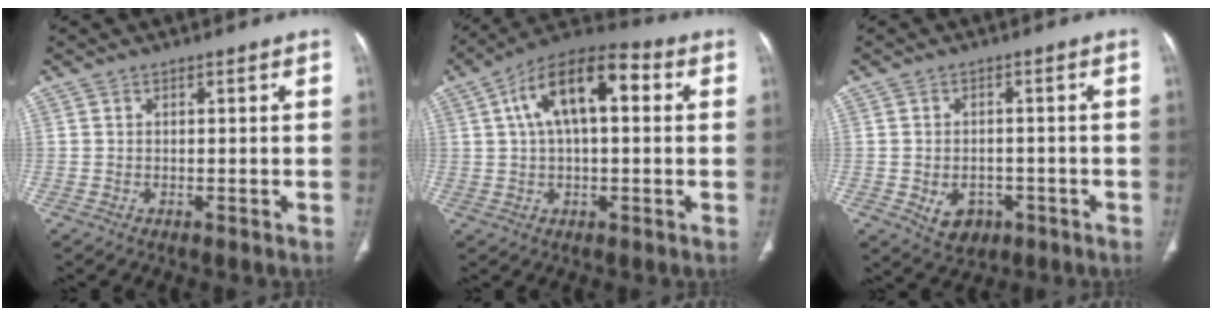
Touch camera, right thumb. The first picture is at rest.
{"total": 14.6, "force": [3.6, 6.8, 12.4], "torque": [-0.207, 0.030, 0.054]}
{"total": 5.6, "force": [-2.0, 4.3, 3.0], "torque": [-0.032, 0.011, -0.015]}